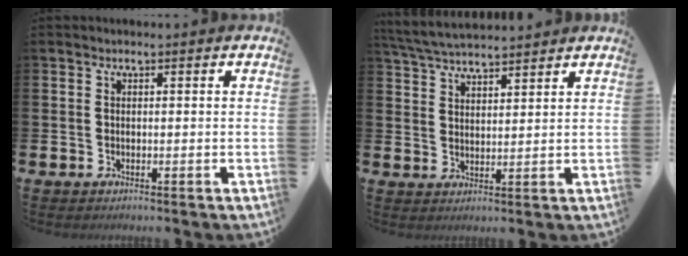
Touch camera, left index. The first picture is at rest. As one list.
[{"total": 4.9, "force": [4.8, 0.4, 0.8], "torque": [-0.036, -0.020, 0.088]}]